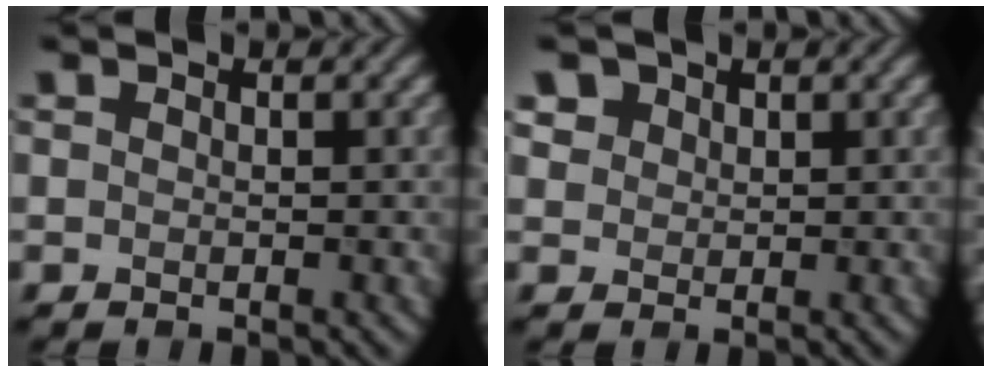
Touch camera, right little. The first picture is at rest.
{"total": 2.2, "force": [1.3, 1.6, 0.6], "torque": [-0.022, -0.001, 0.032]}